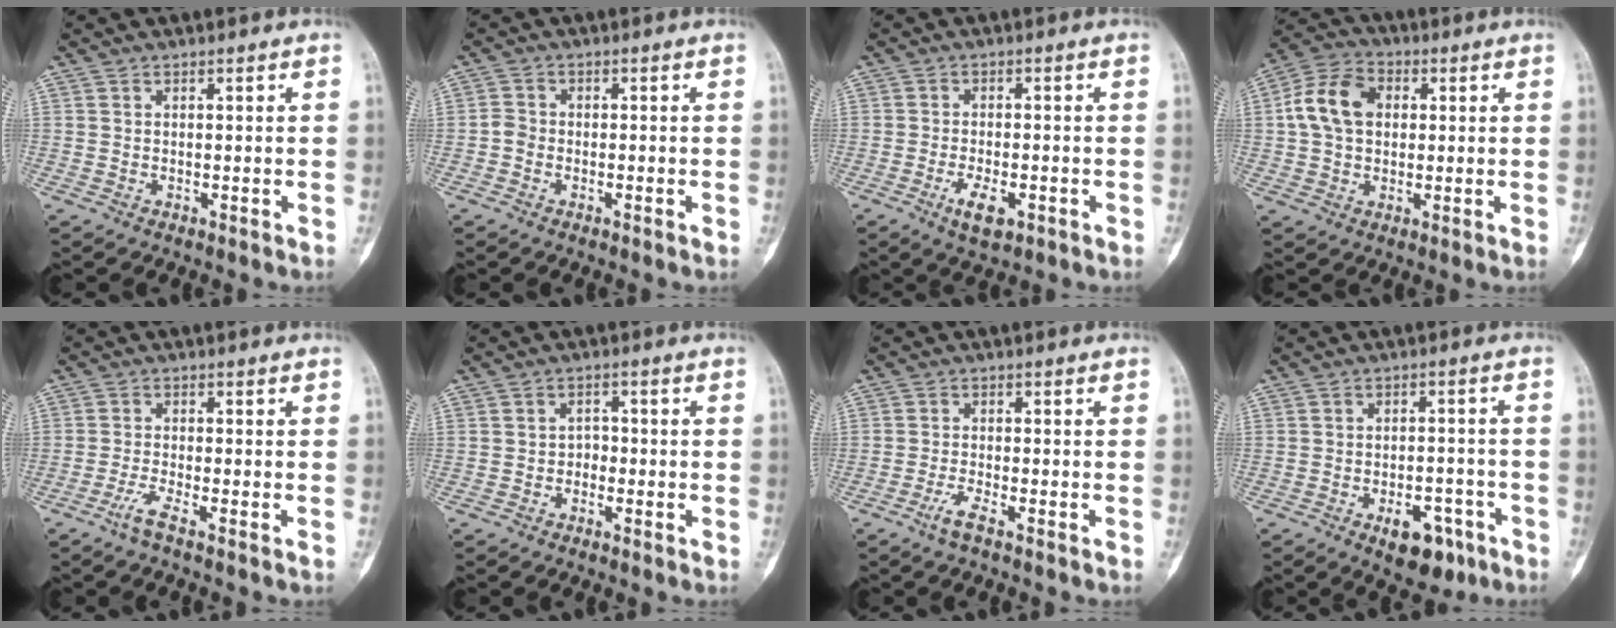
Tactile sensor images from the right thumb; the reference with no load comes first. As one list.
[{"total": 2.0, "force": [-0.9, 1.4, 1.2], "torque": [-0.016, 0.004, -0.026]}, {"total": 4.8, "force": [-2.2, 2.0, 3.8], "torque": [-0.067, 0.003, -0.034]}, {"total": 10.6, "force": [1.6, 7.8, 7.1], "torque": [-0.122, 0.023, 0.021]}, {"total": 2.7, "force": [-2.0, -0.4, 1.9], "torque": [-0.055, 0.000, -0.046]}, {"total": 2.3, "force": [-1.0, 1.8, 0.9], "torque": [0.001, 0.013, -0.024]}, {"total": 2.7, "force": [-1.9, 0.1, 2.0], "torque": [-0.054, 0.003, -0.042]}, {"total": 8.4, "force": [-4.5, 4.6, 5.5], "torque": [-0.052, 0.029, -0.057]}]